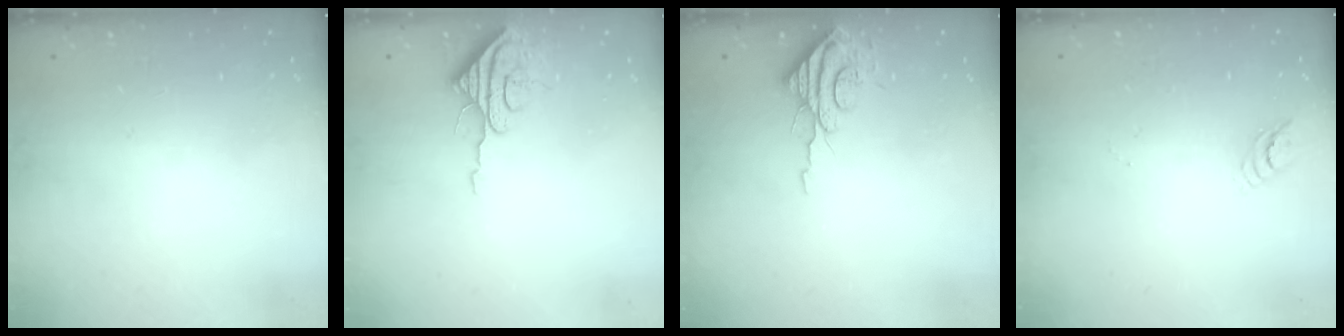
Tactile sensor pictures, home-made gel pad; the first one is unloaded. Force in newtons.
{"total": 8.2, "press": 8.2, "slide": 0.7}
{"total": 9.1, "press": 9.1, "slide": 0.7}
{"total": 3.6, "press": 3.6, "slide": 0.3}